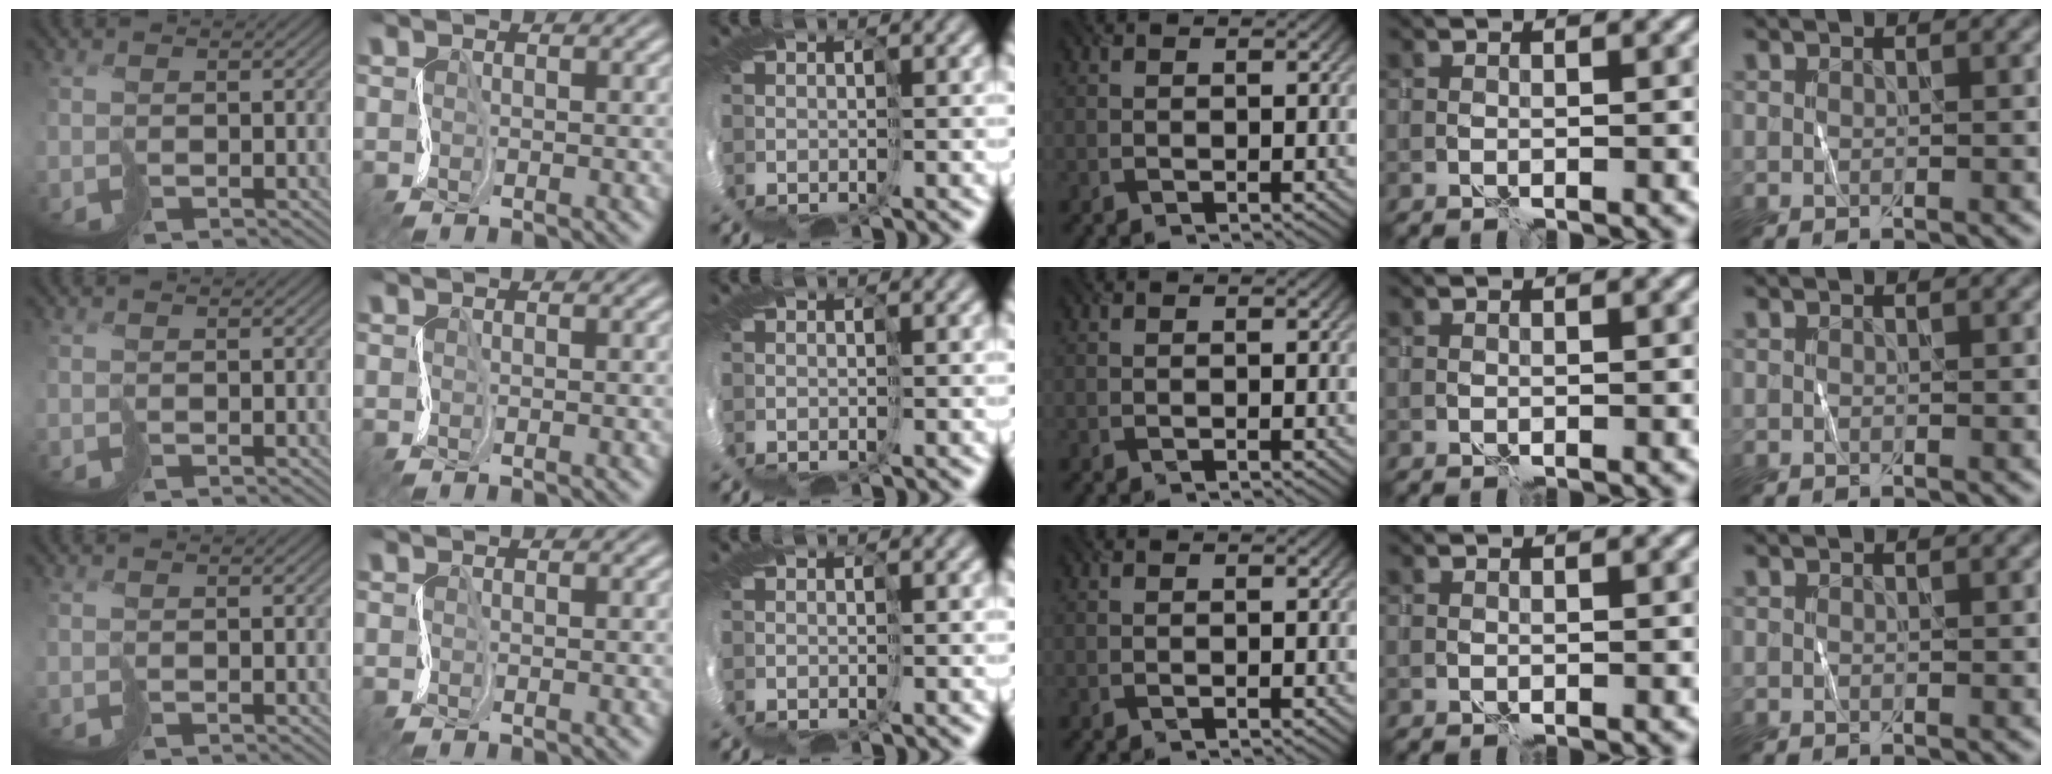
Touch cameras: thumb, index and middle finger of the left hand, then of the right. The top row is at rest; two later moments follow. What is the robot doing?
{"motion": "cut", "object": "paper bag"}